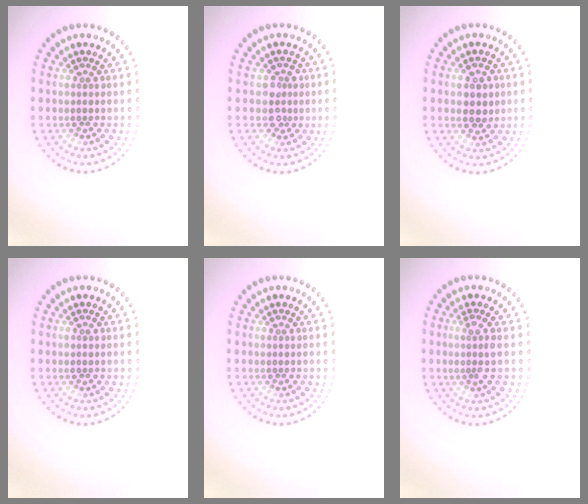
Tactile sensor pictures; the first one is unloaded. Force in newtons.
{"total": 1.9, "press": 1.5, "slide": 1.1}
{"total": 2.6, "press": 2.6, "slide": 0.6}
{"total": 0.6, "press": 0.6, "slide": 0.2}
{"total": 0.0}
{"total": 1.6, "press": 1.3, "slide": 0.9}